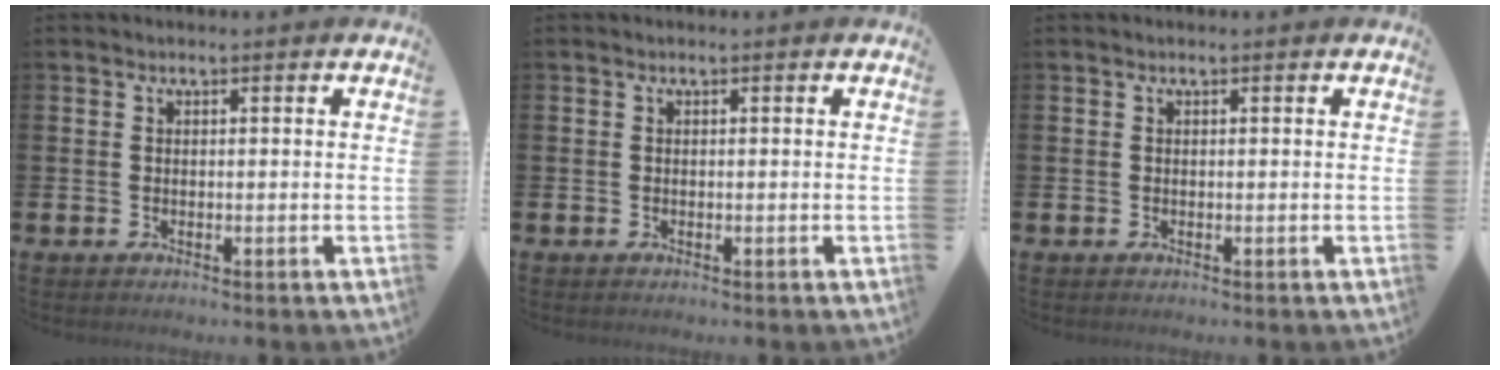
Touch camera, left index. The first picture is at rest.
{"total": 0.0}
{"total": 0.0}